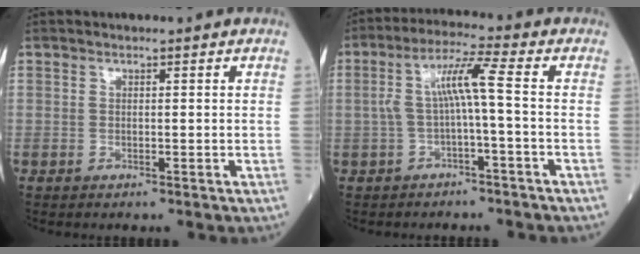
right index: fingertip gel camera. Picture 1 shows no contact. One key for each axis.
{"total": 6.3, "fx": -0.5, "fy": -0.2, "fz": 6.3, "tx": -0.123, "ty": 0.029, "tz": -0.007}